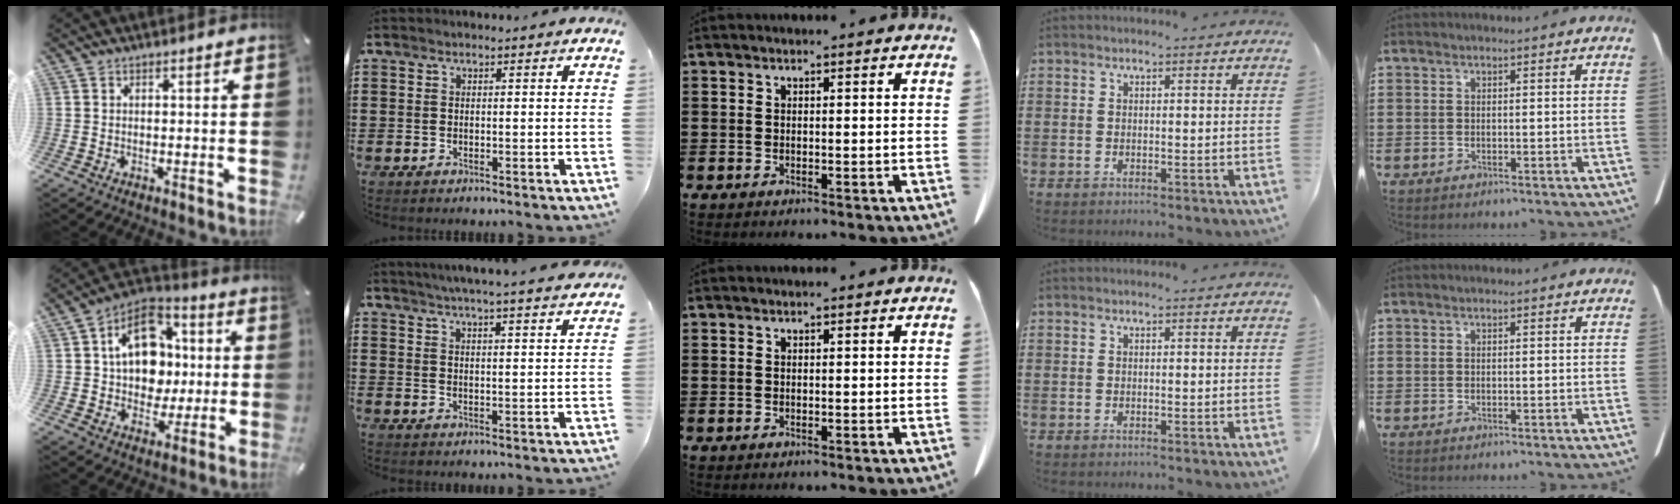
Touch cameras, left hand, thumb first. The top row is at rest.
{"thumb": {"total": 15.9, "force": [1.8, 12.7, 9.3], "torque": [-0.160, 0.002, 0.037]}, "index": {"total": 4.1, "force": [3.9, -0.7, 1.1], "torque": [-0.036, -0.019, 0.066]}}